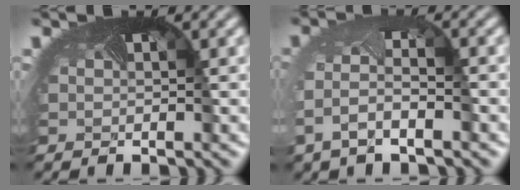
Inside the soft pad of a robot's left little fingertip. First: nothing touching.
{"total": 3.5, "force": [-1.8, 1.3, 2.7], "torque": [-0.073, -0.005, -0.038]}